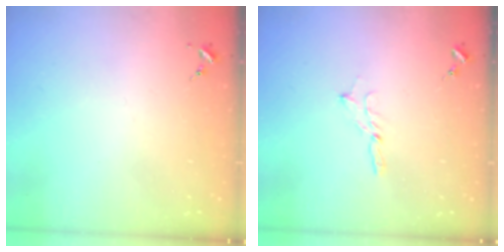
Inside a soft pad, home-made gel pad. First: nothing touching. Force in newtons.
{"total": 2.3, "press": 2.3, "slide": 0.2}